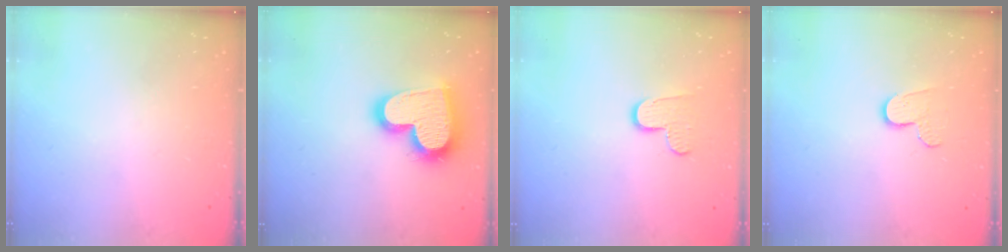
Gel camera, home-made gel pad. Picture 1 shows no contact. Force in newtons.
{"total": 20.6, "press": 20.5, "slide": 1.4}
{"total": 8.3, "press": 8.3, "slide": 0.6}
{"total": 6.3, "press": 6.3, "slide": 0.5}